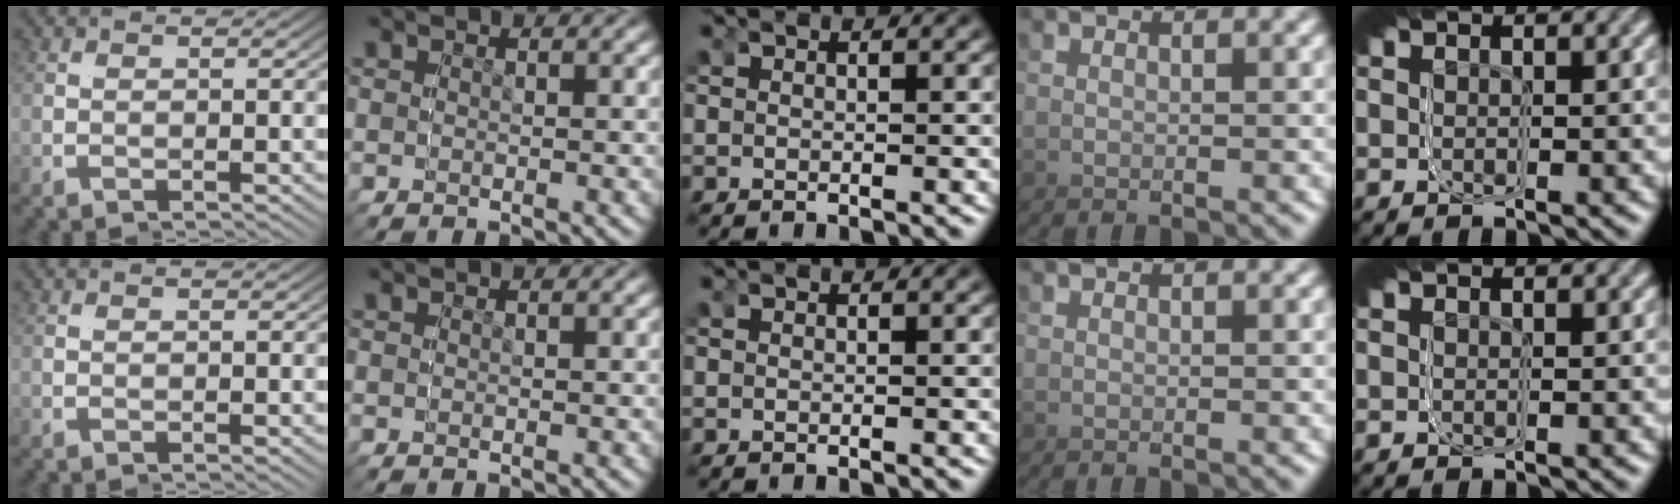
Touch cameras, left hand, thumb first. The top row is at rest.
{}